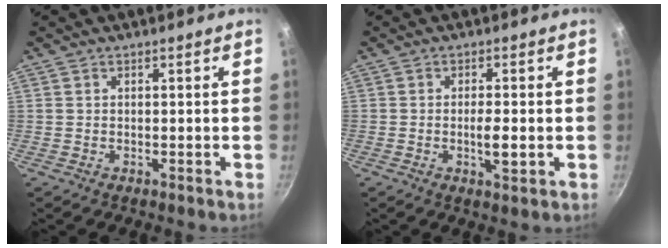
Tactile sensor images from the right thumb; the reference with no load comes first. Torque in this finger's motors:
{"motor_torque": [3.28, 1.72, 1.64, -1.13, 0.72]}